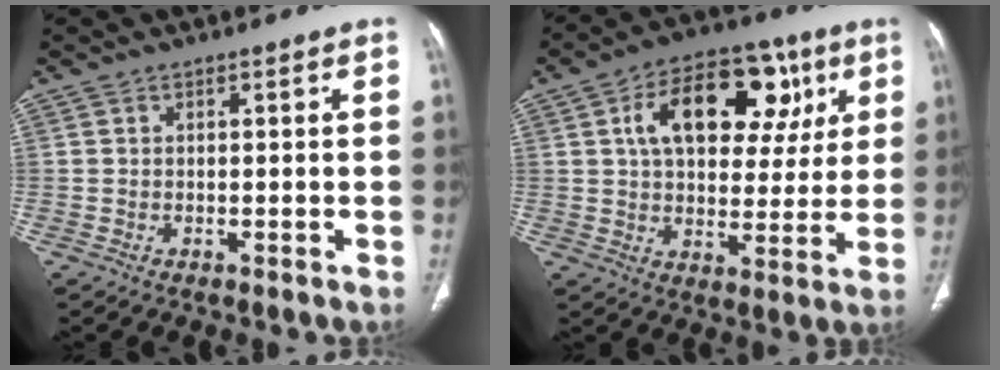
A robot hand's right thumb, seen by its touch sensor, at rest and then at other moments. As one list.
[{"total": 19.8, "force": [6.8, 11.8, 14.4], "torque": [-0.171, 0.011, 0.100]}]